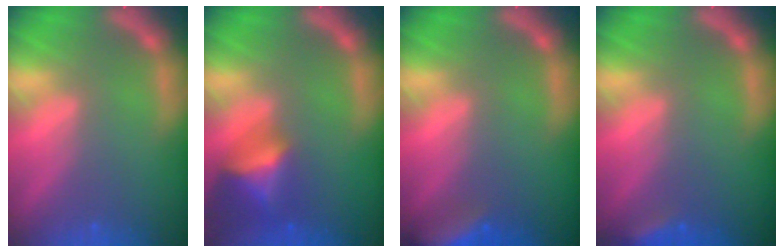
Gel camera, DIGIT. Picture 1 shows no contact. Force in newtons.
{"total": 5.5}
{"total": 6.5}
{"total": 2.4}